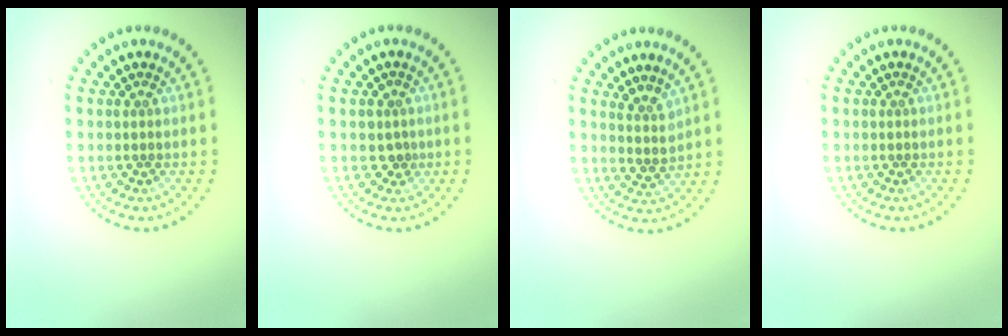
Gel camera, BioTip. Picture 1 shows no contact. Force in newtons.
{"total": 1.1, "press": 1.0, "slide": 0.4}
{"total": 1.9, "press": 1.4, "slide": 1.3}
{"total": 0.0}